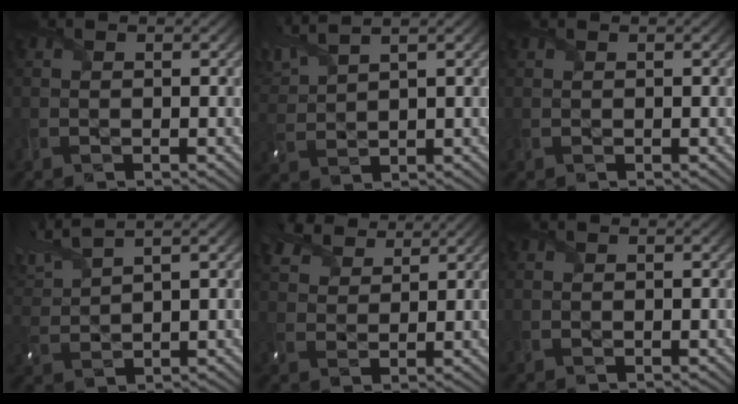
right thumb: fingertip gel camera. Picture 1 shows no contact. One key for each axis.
{"total": 5.6, "fx": 4.2, "fy": 1.2, "fz": 3.5, "tx": -0.094, "ty": 0.024, "tz": 0.089}
{"total": 0.0}
{"total": 6.1, "fx": 4.8, "fy": 1.2, "fz": 3.6, "tx": -0.092, "ty": 0.027, "tz": 0.100}
{"total": 6.2, "fx": 4.9, "fy": 2.7, "fz": 2.5, "tx": -0.070, "ty": 0.015, "tz": 0.094}
{"total": 0.0}